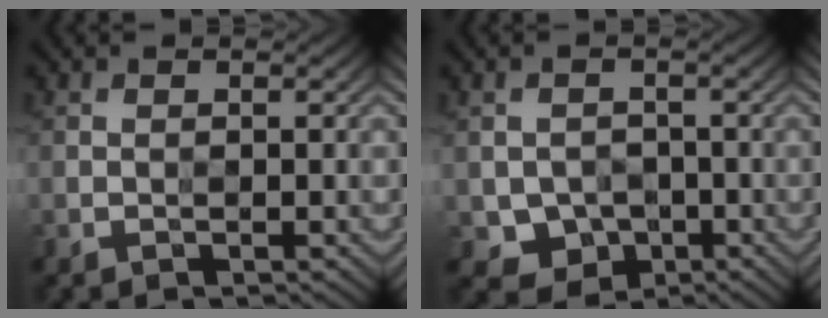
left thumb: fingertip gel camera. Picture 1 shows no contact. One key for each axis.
{"total": 4.4, "fx": -1.5, "fy": 3.7, "fz": 1.9, "tx": -0.041, "ty": -0.014, "tz": -0.027}